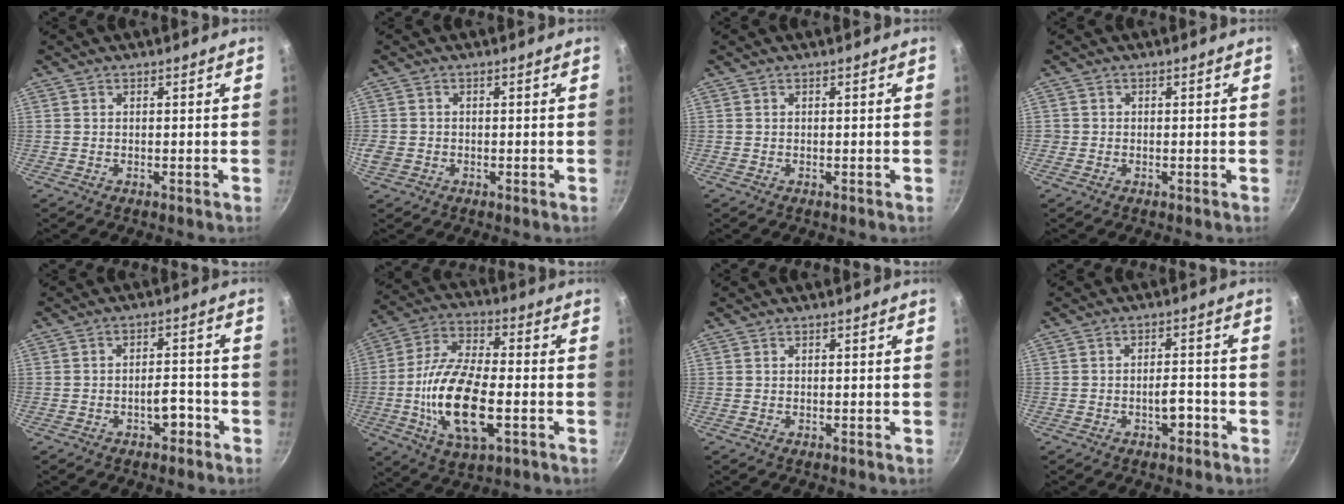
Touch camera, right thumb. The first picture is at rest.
{"total": 2.8, "force": [-0.7, 2.4, 1.4], "torque": [-0.028, 0.004, -0.010]}
{"total": 0.0}
{"total": 0.8, "force": [-0.1, 0.8, 0.0], "torque": [0.004, 0.005, -0.003]}
{"total": 4.2, "force": [-2.2, 2.3, 2.6], "torque": [-0.024, 0.028, -0.033]}
{"total": 17.8, "force": [-3.8, 7.8, 15.6], "torque": [-0.299, 0.015, -0.068]}
{"total": 0.0}
{"total": 3.6, "force": [-1.8, 2.0, 2.5], "torque": [-0.025, 0.022, -0.026]}